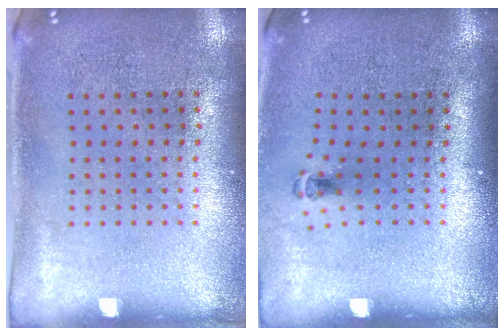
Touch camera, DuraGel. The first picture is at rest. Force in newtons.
{"total": 0.5, "press": 0.3, "slide": 0.4}